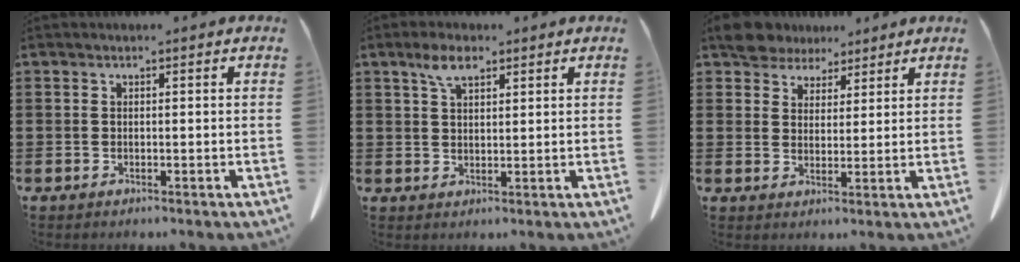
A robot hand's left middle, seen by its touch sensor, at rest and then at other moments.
{"total": 4.3, "force": [2.7, 1.8, 2.9], "torque": [-0.064, 0.006, 0.048]}
{"total": 5.7, "force": [5.0, 2.7, 1.1], "torque": [-0.037, -0.007, 0.093]}